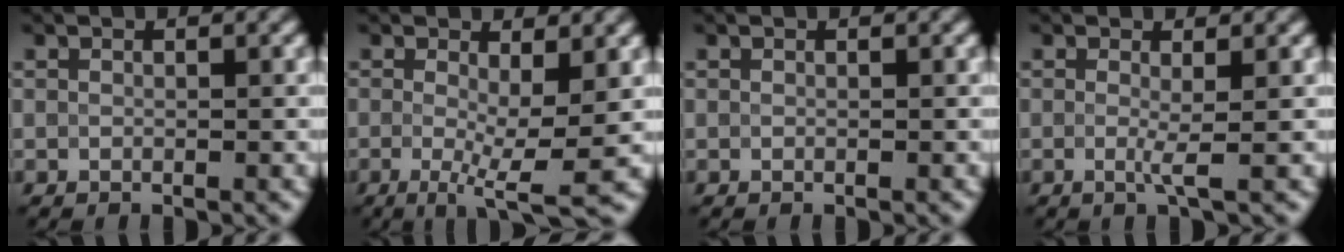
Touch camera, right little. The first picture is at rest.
{"total": 5.2, "force": [-0.6, 1.0, 5.1], "torque": [-0.082, -0.015, -0.010]}
{"total": 0.0}
{"total": 1.4, "force": [-0.1, 0.0, 1.4], "torque": [-0.031, -0.008, -0.005]}